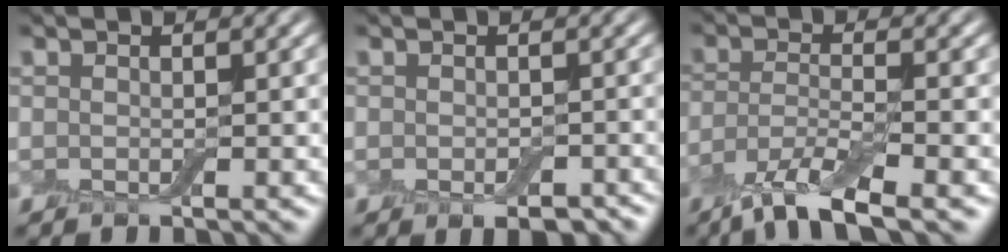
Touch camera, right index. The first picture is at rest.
{"total": 2.7, "force": [-1.2, 1.3, 2.0], "torque": [-0.031, -0.011, -0.012]}
{"total": 5.6, "force": [-3.8, 1.2, 4.0], "torque": [-0.077, -0.009, -0.079]}